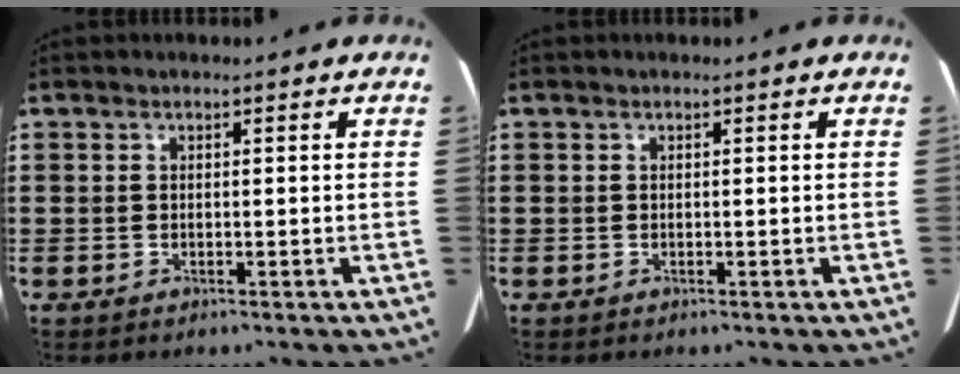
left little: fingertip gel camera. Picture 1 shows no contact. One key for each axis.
{"total": 0.0}